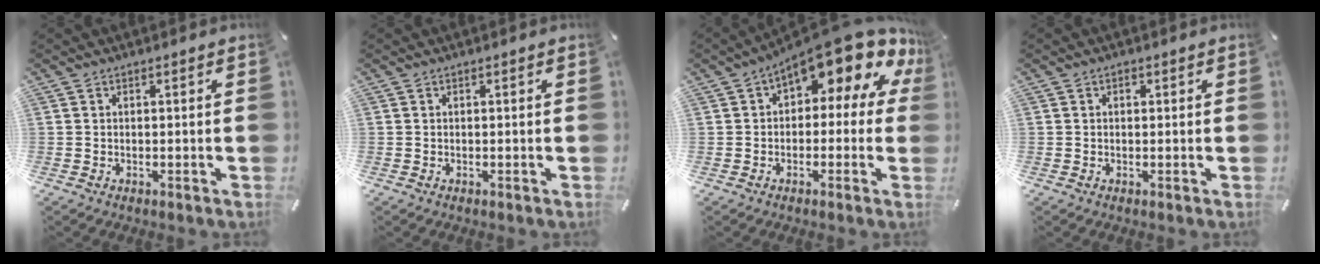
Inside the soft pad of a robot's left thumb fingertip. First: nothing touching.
{"total": 0.0}
{"total": 14.3, "force": [9.6, 4.8, 9.5], "torque": [-0.138, -0.083, 0.160]}
{"total": 0.8, "force": [0.2, 0.7, 0.4], "torque": [0.000, 0.000, 0.000]}